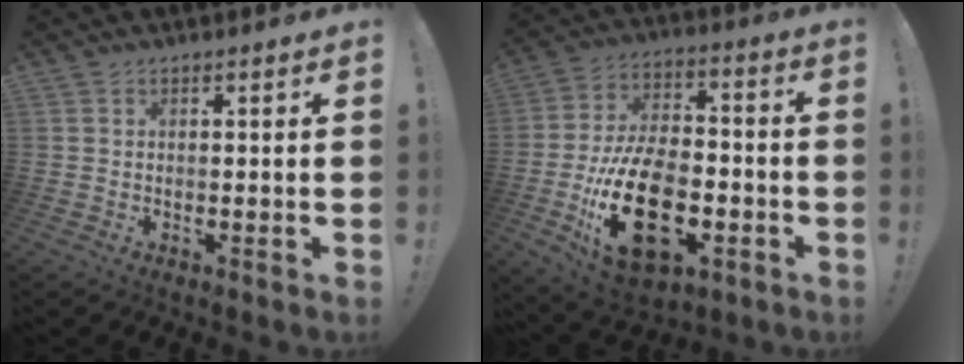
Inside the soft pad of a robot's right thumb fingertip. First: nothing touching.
{"total": 24.8, "force": [-7.8, 14.7, 18.3], "torque": [-0.334, 0.045, -0.116]}